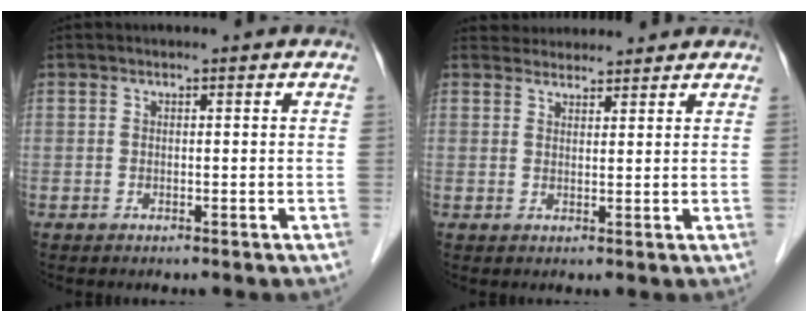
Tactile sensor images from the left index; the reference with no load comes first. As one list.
[{"total": 5.6, "force": [5.4, 1.5, 0.5], "torque": [-0.003, 0.028, 0.073]}]